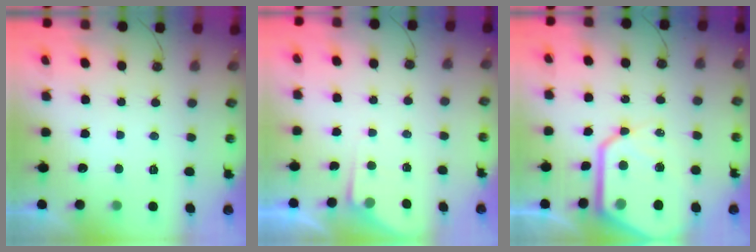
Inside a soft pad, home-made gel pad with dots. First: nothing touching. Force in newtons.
{"total": 4.5, "press": 4.5, "slide": 0.5}
{"total": 17.3, "press": 17.2, "slide": 1.7}